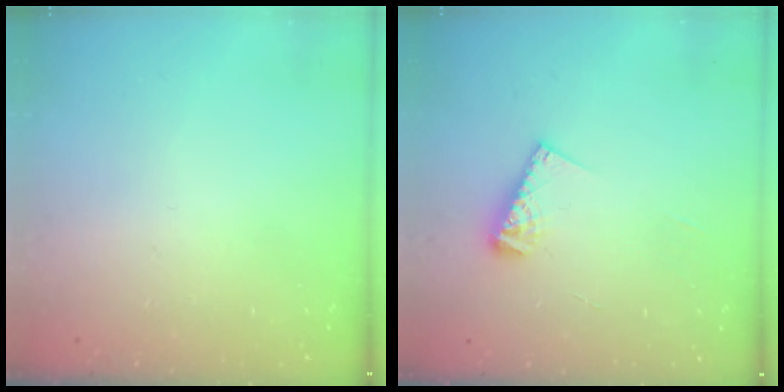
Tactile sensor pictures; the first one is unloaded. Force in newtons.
{"total": 7.6, "press": 7.6, "slide": 0.8}